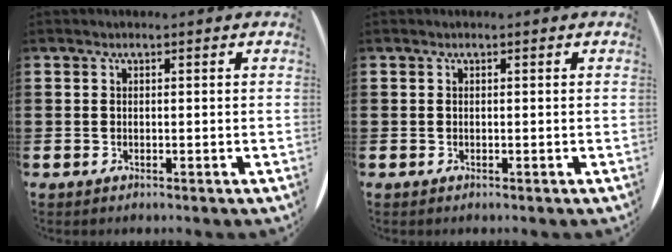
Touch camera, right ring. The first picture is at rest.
{"total": 0.0}